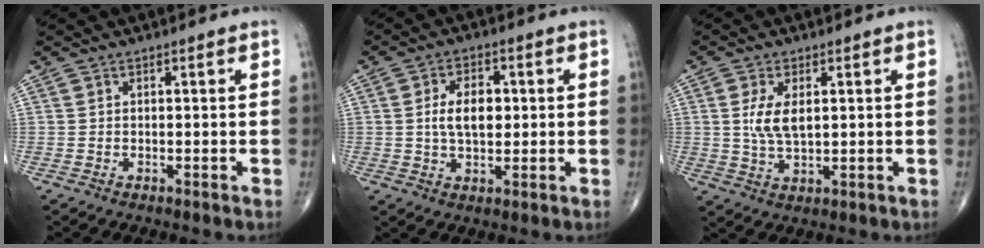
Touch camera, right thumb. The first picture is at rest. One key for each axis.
{"total": 7.1, "fx": 0.7, "fy": 4.2, "fz": 5.7, "tx": -0.085, "ty": 0.003, "tz": 0.010}
{"total": 6.0, "fx": 1.2, "fy": 3.0, "fz": 5.0, "tx": -0.097, "ty": -0.008, "tz": 0.026}